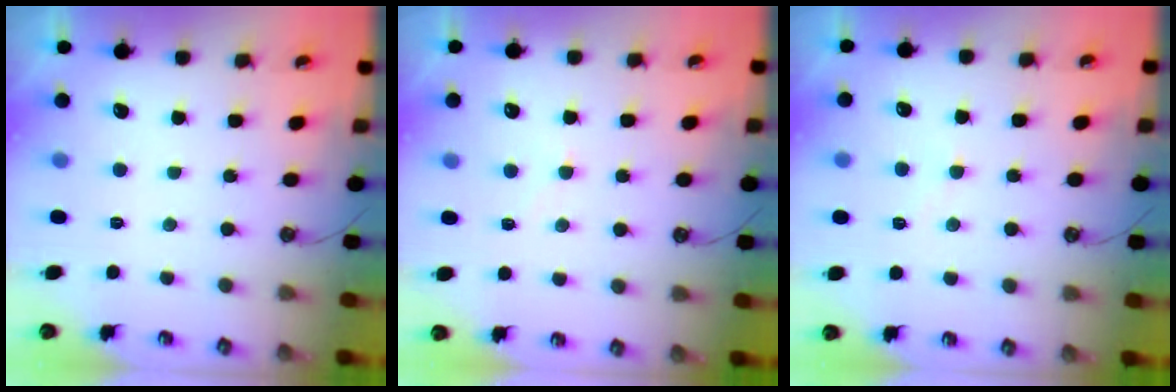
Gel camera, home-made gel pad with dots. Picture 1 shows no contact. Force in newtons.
{"total": 1.3, "press": 1.2, "slide": 0.6}
{"total": 3.2, "press": 3.1, "slide": 0.6}